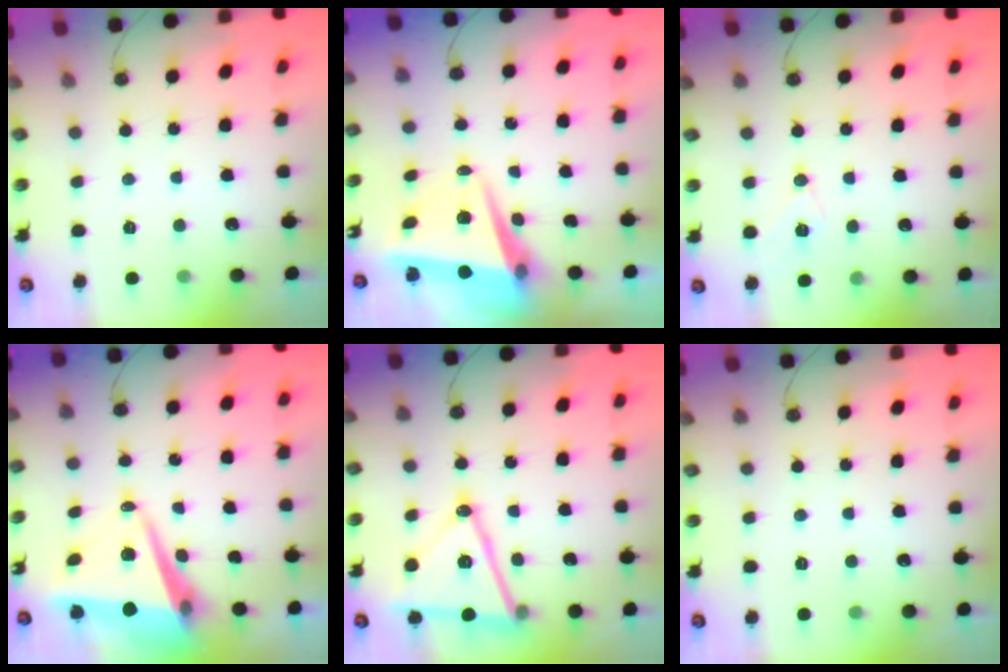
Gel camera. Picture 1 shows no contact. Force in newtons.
{"total": 9.0, "press": 8.7, "slide": 2.1}
{"total": 7.1, "press": 6.1, "slide": 3.7}
{"total": 9.7, "press": 9.1, "slide": 3.2}
{"total": 16.6, "press": 16.2, "slide": 3.7}
{"total": 0.0}